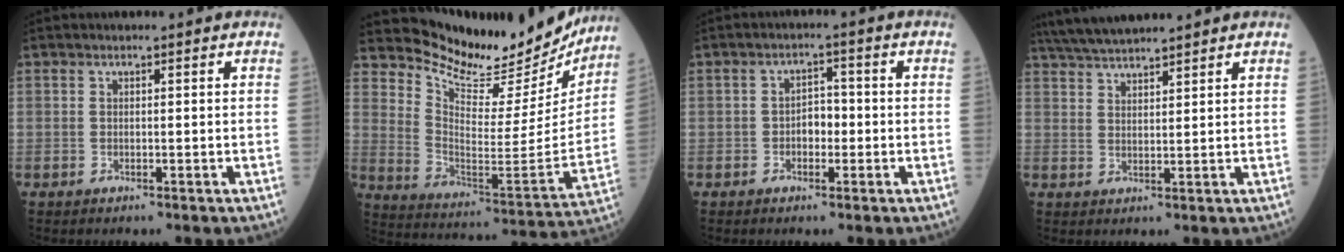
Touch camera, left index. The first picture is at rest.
{"total": 20.6, "force": [19.2, 4.9, 5.8], "torque": [-0.097, -0.063, 0.269]}
{"total": 2.9, "force": [-0.9, 1.7, 2.2], "torque": [-0.030, 0.007, -0.019]}
{"total": 8.5, "force": [7.8, 0.6, 3.3], "torque": [-0.063, 0.029, 0.136]}